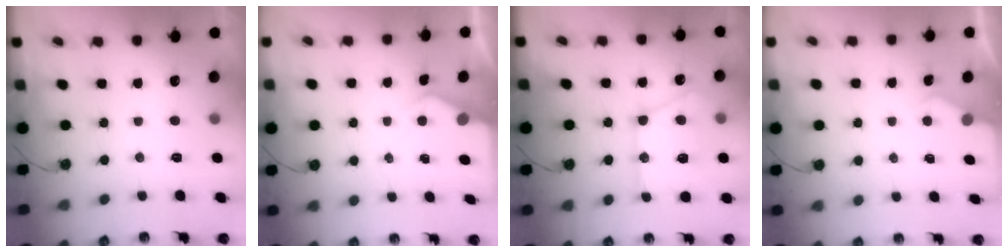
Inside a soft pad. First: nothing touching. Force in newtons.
{"total": 2.7, "press": 2.7, "slide": 0.5}
{"total": 16.4, "press": 16.3, "slide": 1.6}
{"total": 2.6, "press": 2.6, "slide": 0.4}